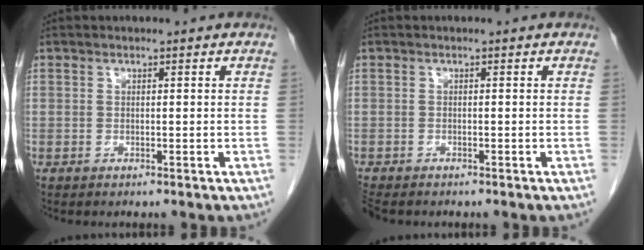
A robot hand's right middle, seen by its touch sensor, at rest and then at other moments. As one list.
[{"total": 2.5, "force": [-2.2, 0.8, 0.9], "torque": [-0.021, -0.008, -0.036]}]